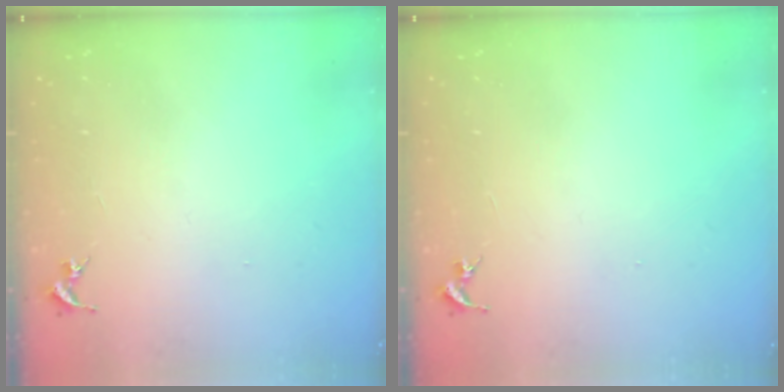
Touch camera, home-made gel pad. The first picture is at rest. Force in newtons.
{"total": 0.0}